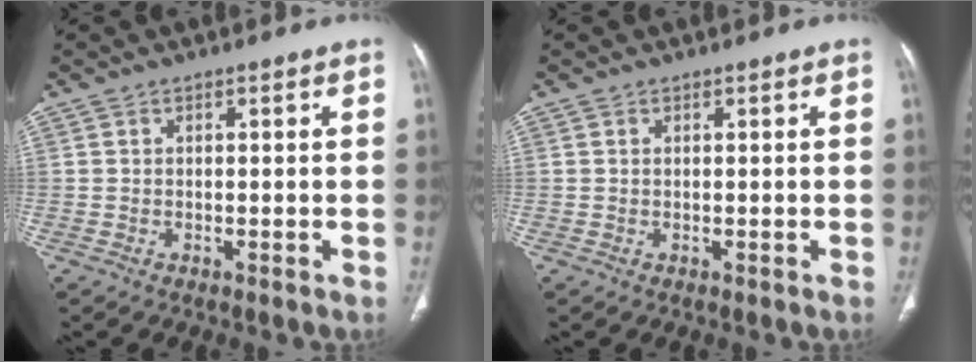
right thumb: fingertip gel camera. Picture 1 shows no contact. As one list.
[{"total": 0.0}]